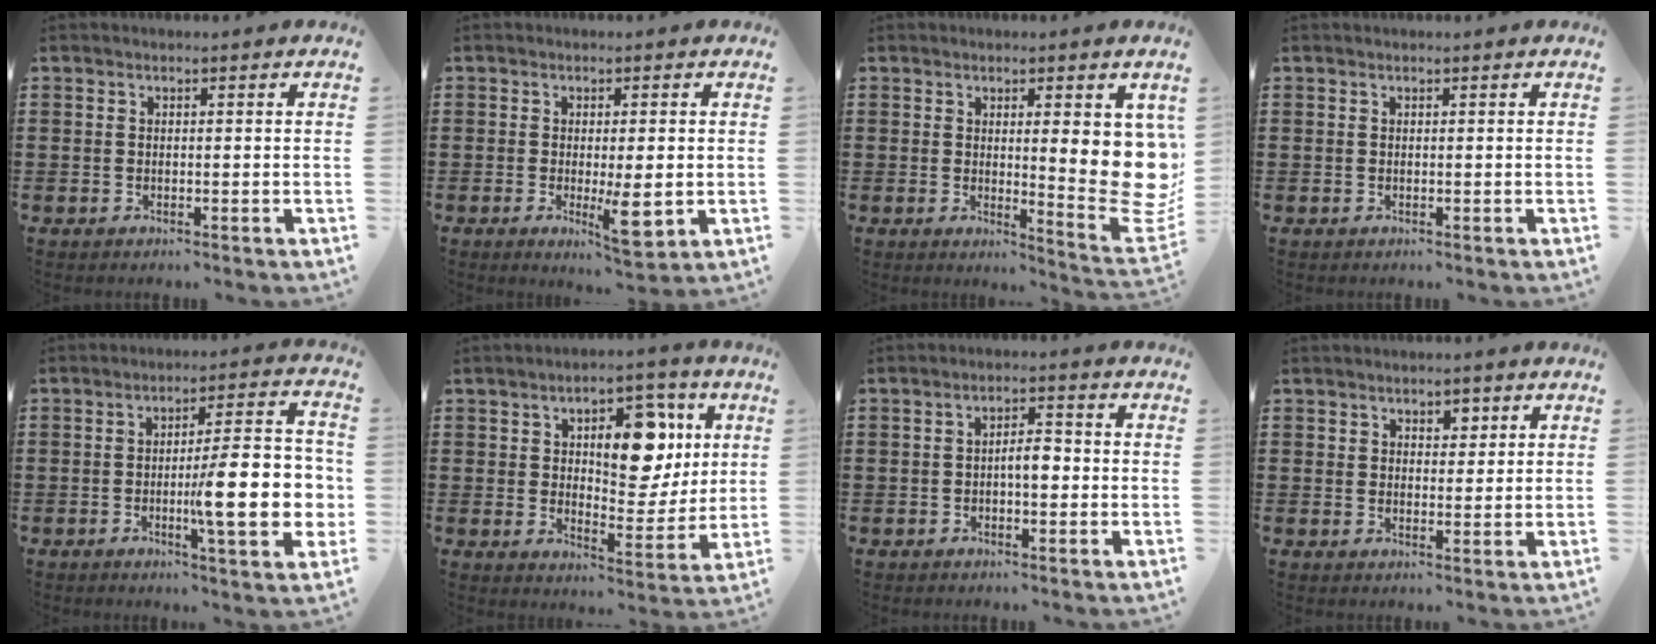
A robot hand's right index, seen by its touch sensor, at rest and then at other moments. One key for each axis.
{"total": 6.4, "fx": -0.9, "fy": 1.9, "fz": 6.0, "tx": -0.099, "ty": -0.013, "tz": -0.012}
{"total": 9.6, "fx": 2.5, "fy": 2.7, "fz": 8.9, "tx": -0.106, "ty": -0.027, "tz": 0.042}
{"total": 0.0}
{"total": 13.4, "fx": -2.3, "fy": 3.0, "fz": 12.9, "tx": -0.179, "ty": -0.008, "tz": -0.041}
{"total": 10.9, "fx": 3.9, "fy": 5.7, "fz": 8.4, "tx": -0.116, "ty": -0.005, "tz": 0.059}
{"total": 3.3, "fx": -0.6, "fy": 1.2, "fz": 3.0, "tx": -0.055, "ty": 0.007, "tz": -0.014}
{"total": 2.5, "fx": 1.8, "fy": 1.6, "fz": 0.7, "tx": -0.013, "ty": 0.006, "tz": 0.031}